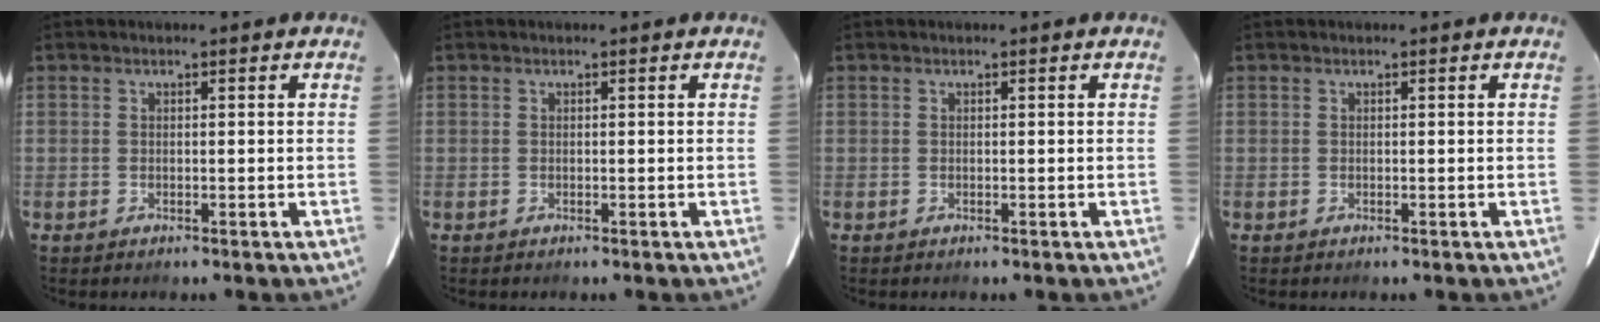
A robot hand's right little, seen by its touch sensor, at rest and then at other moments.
{"total": 0.0}
{"total": 0.0}
{"total": 0.0}